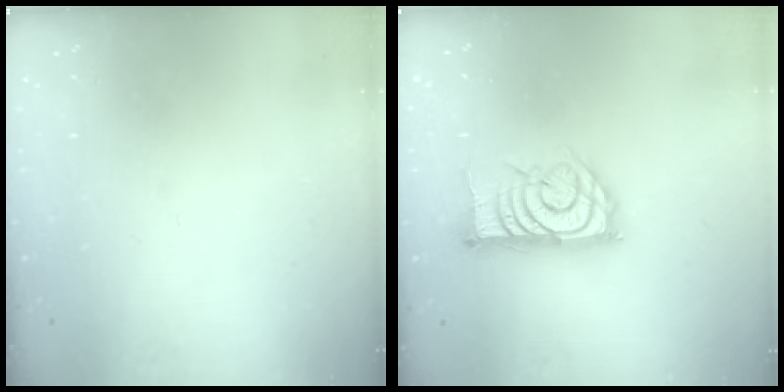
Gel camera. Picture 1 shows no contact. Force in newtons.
{"total": 15.6, "press": 15.6, "slide": 0.3}